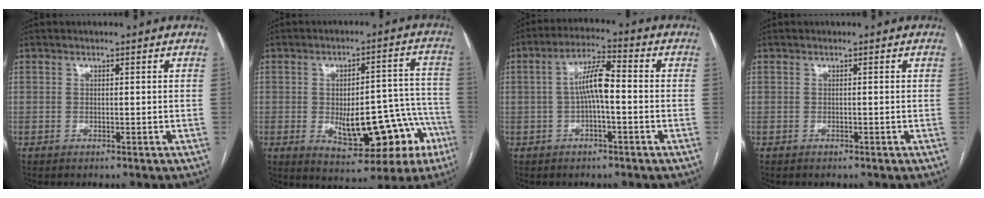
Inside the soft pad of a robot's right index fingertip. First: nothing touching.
{"total": 16.2, "force": [-5.4, 7.5, 13.3], "torque": [-0.146, 0.032, -0.053]}
{"total": 6.7, "force": [-0.3, 1.4, 6.5], "torque": [-0.123, 0.023, -0.007]}
{"total": 0.0}